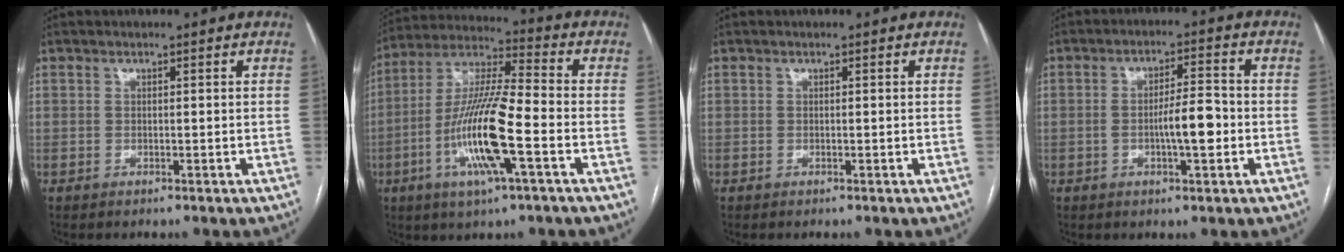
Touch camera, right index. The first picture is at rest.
{"total": 15.3, "force": [-4.6, 1.5, 14.5], "torque": [-0.291, -0.006, -0.088]}
{"total": 0.0}
{"total": 6.3, "force": [-1.3, 1.1, 6.0], "torque": [-0.103, 0.008, -0.021]}